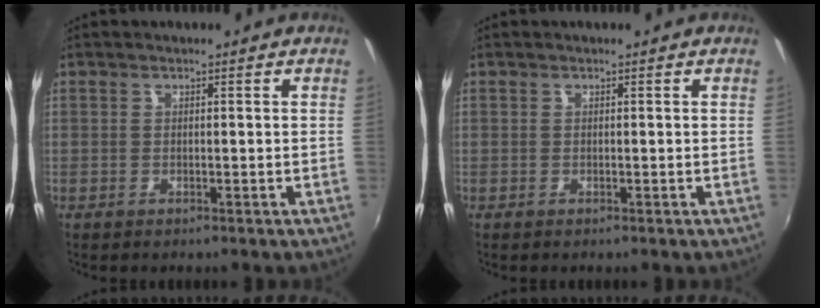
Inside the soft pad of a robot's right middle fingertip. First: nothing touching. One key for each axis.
{"total": 0.0}